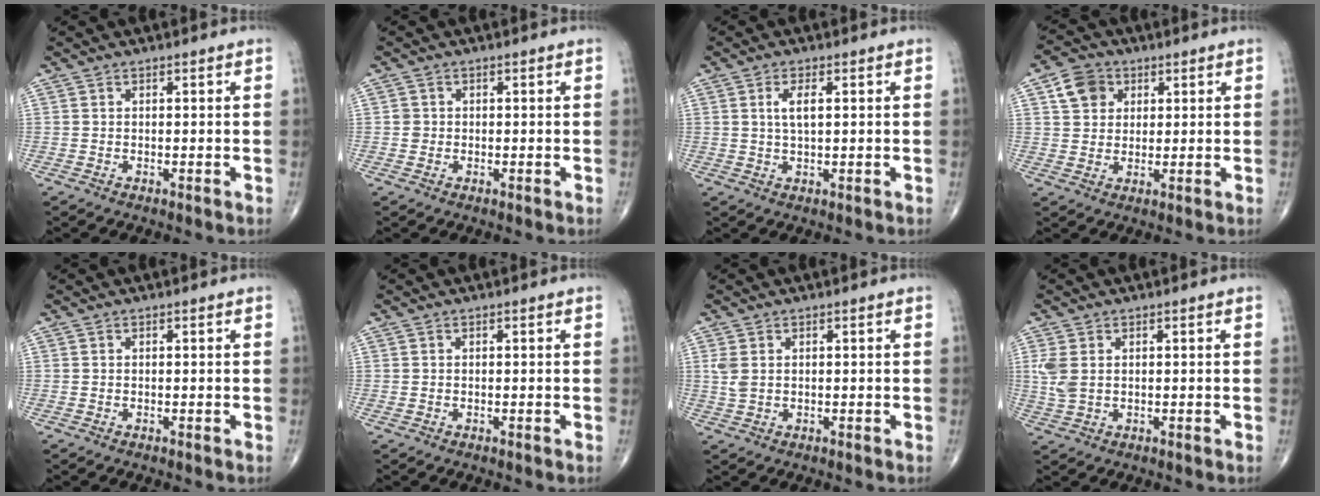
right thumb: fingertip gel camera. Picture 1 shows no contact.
{"total": 1.2, "force": [-0.1, 1.2, 0.1], "torque": [0.005, 0.004, -0.001]}
{"total": 3.5, "force": [0.9, 1.2, 3.2], "torque": [-0.060, -0.001, 0.017]}
{"total": 6.0, "force": [2.3, 4.7, 2.9], "torque": [-0.035, 0.000, 0.039]}
{"total": 0.0}
{"total": 0.0}
{"total": 2.5, "force": [0.7, 1.6, 1.8], "torque": [-0.046, 0.006, 0.020]}
{"total": 3.9, "force": [0.9, 2.5, 2.9], "torque": [-0.080, 0.004, 0.024]}